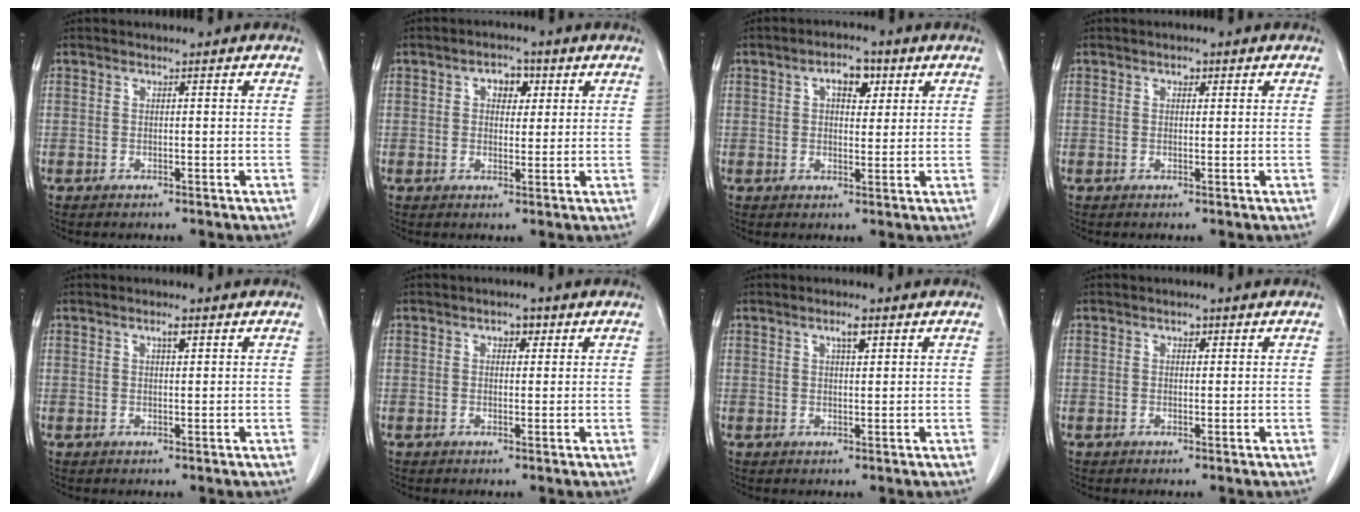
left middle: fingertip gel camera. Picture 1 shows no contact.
{"total": 3.6, "force": [1.4, 2.3, 2.4], "torque": [-0.036, 0.011, 0.021]}
{"total": 4.7, "force": [2.0, 2.4, 3.5], "torque": [-0.055, 0.013, 0.029]}
{"total": 0.9, "force": [0.5, 0.5, 0.6], "torque": [-0.010, -0.001, 0.007]}
{"total": 1.4, "force": [0.8, 0.3, 1.2], "torque": [-0.022, 0.000, 0.013]}
{"total": 1.9, "force": [1.0, 1.1, 1.2], "torque": [-0.019, 0.005, 0.014]}
{"total": 2.2, "force": [1.3, 0.4, 1.8], "torque": [-0.033, 0.000, 0.022]}
{"total": 0.9, "force": [0.6, 0.5, 0.6], "torque": [-0.009, -0.002, 0.008]}